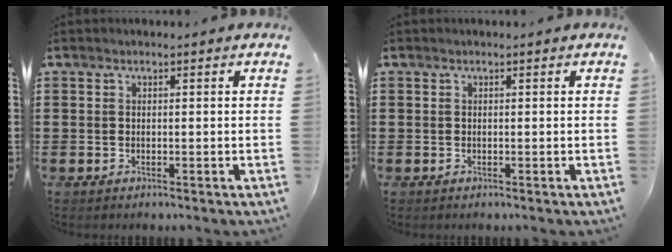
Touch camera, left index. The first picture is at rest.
{"total": 0.0}